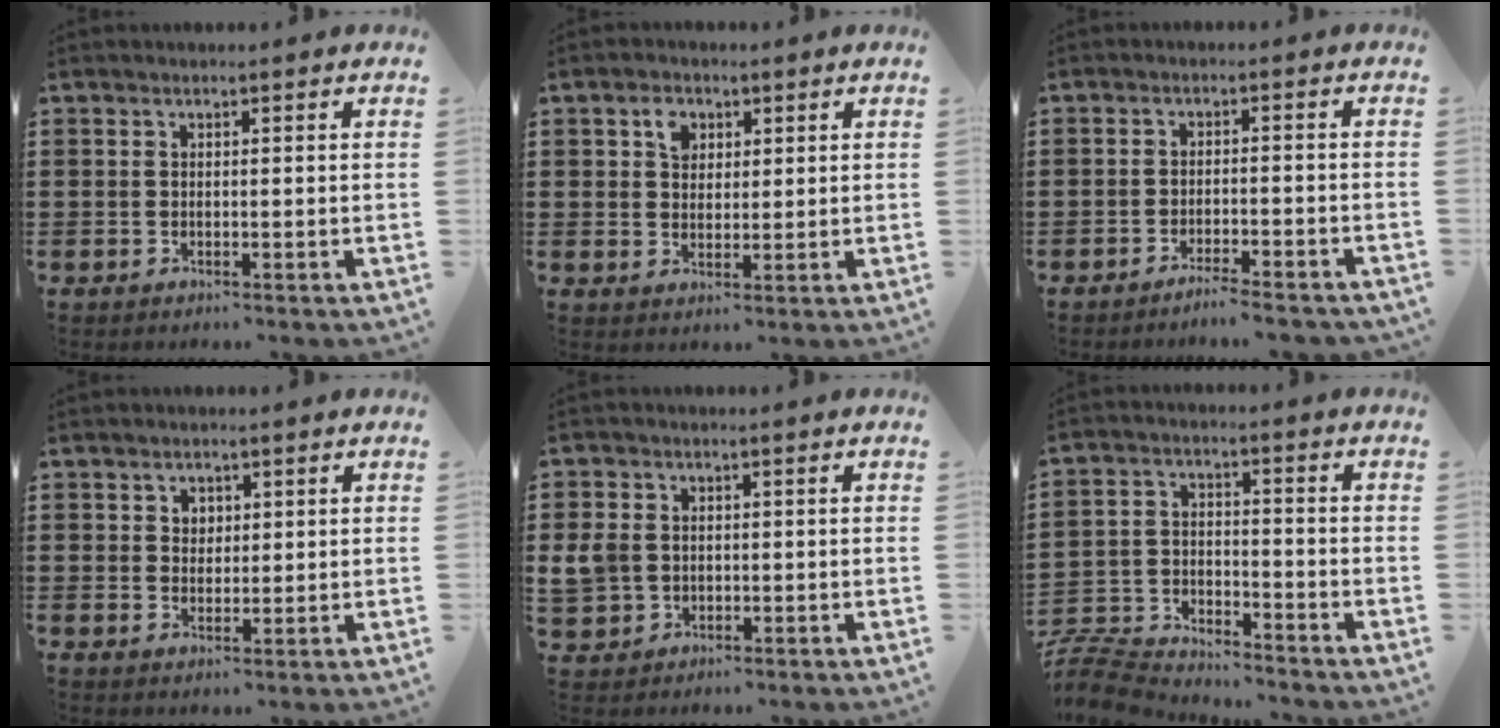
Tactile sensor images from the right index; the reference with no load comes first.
{"total": 3.3, "force": [1.5, 2.5, 1.5], "torque": [-0.031, 0.008, 0.025]}
{"total": 3.0, "force": [-2.8, -0.2, 1.0], "torque": [-0.018, 0.001, -0.056]}
{"total": 2.1, "force": [1.1, 1.7, 0.3], "torque": [-0.012, 0.009, 0.020]}
{"total": 4.0, "force": [-0.3, 3.6, 1.8], "torque": [-0.066, 0.003, -0.013]}
{"total": 7.8, "force": [-7.6, 1.3, 1.0], "torque": [-0.039, 0.010, -0.156]}